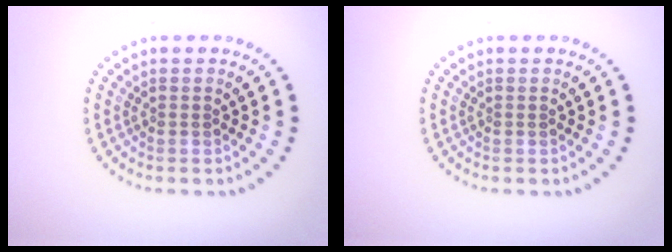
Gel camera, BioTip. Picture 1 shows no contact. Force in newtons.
{"total": 0.0}